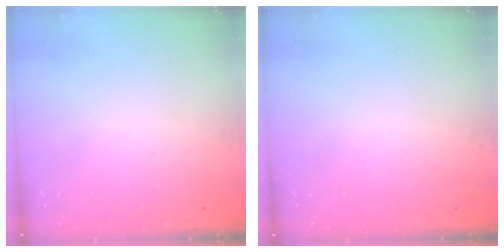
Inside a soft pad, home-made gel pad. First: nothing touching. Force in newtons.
{"total": 0.0}